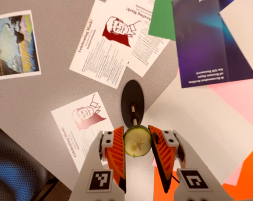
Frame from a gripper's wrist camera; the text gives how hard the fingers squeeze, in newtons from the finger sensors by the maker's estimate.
{"total": 11.7, "left": 11.7, "right": 11.8}